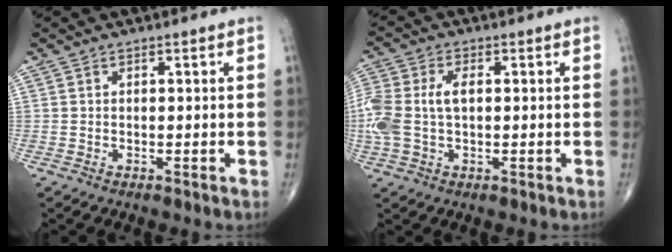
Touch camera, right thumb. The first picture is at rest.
{"total": 10.1, "force": [0.4, 6.0, 8.1], "torque": [-0.215, 0.019, 0.010]}